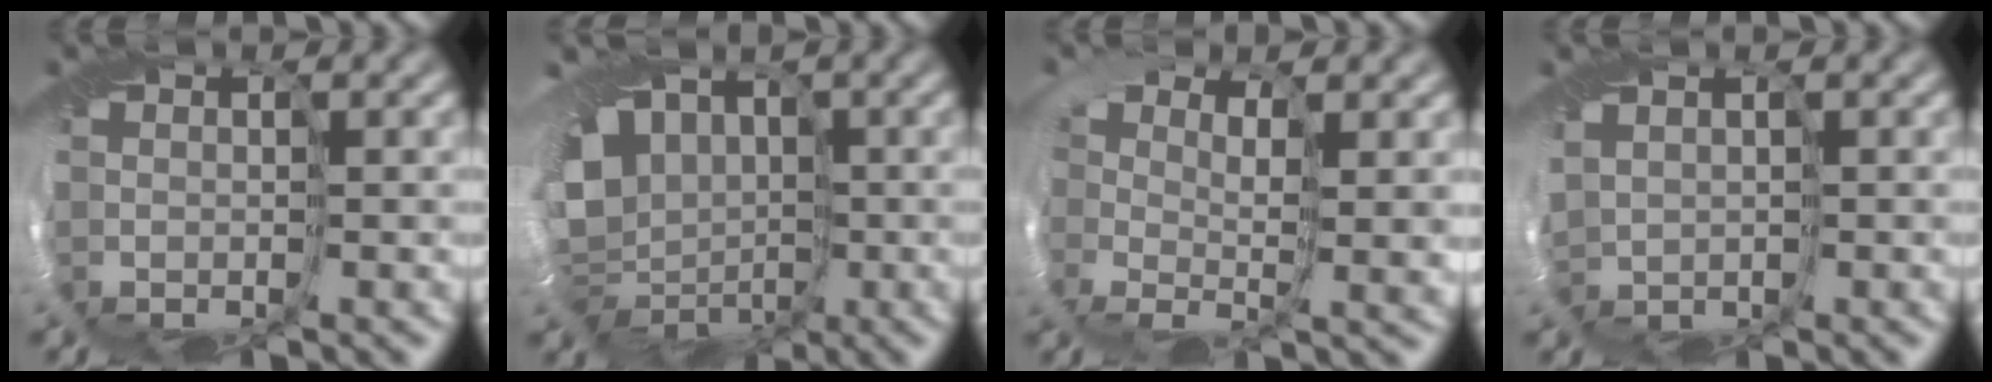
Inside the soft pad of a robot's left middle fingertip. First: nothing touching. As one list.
[{"total": 8.4, "force": [-0.5, 6.9, 4.8], "torque": [-0.067, -0.029, -0.008]}, {"total": 1.8, "force": [0.8, -0.1, 1.6], "torque": [-0.017, -0.012, 0.007]}, {"total": 1.0, "force": [-0.6, 0.7, 0.4], "torque": [-0.004, -0.010, -0.015]}]